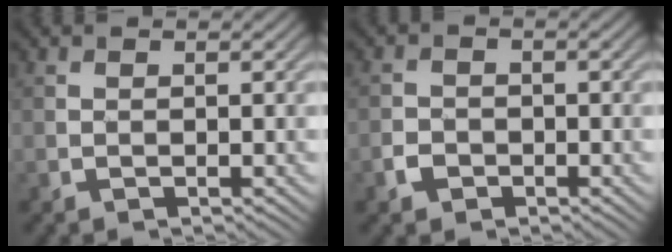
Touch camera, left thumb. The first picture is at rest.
{"total": 2.1, "force": [-1.1, 1.6, 0.8], "torque": [-0.015, 0.000, -0.026]}